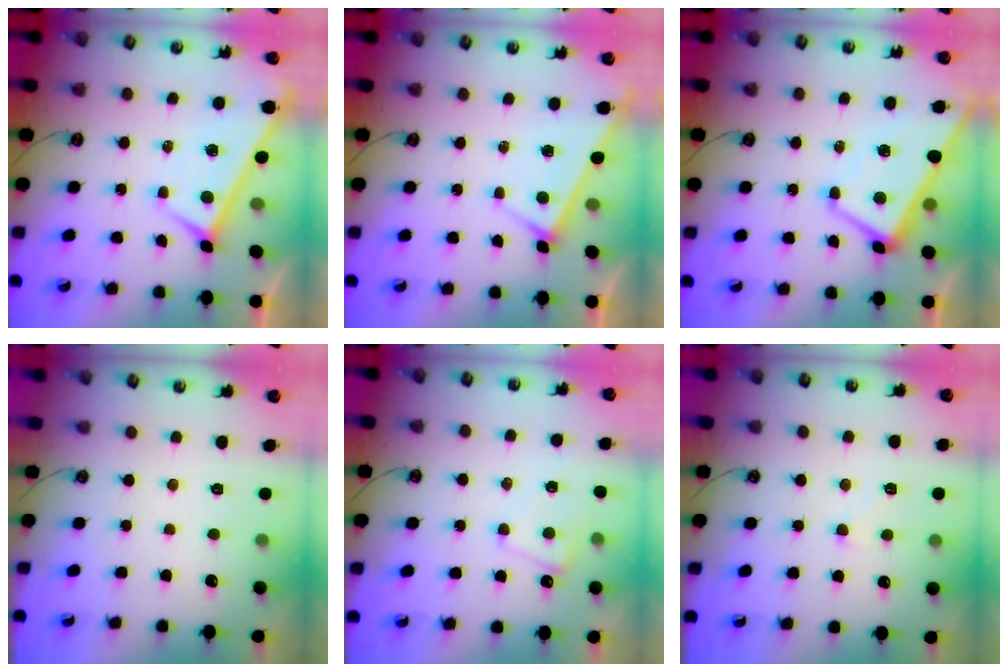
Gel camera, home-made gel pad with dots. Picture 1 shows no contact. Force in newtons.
{"total": 3.0, "press": 3.0, "slide": 0.2}
{"total": 1.2, "press": 1.0, "slide": 0.7}
{"total": 0.0}
{"total": 1.6, "press": 1.5, "slide": 0.5}
{"total": 1.4, "press": 1.3, "slide": 0.4}